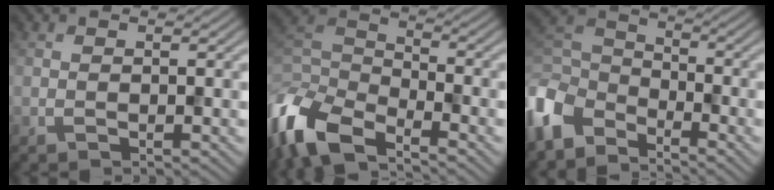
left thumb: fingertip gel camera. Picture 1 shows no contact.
{"total": 10.8, "force": [-7.8, 4.0, 6.3], "torque": [-0.149, -0.008, -0.172]}
{"total": 8.6, "force": [-5.9, 4.8, 4.1], "torque": [-0.114, -0.008, -0.141]}